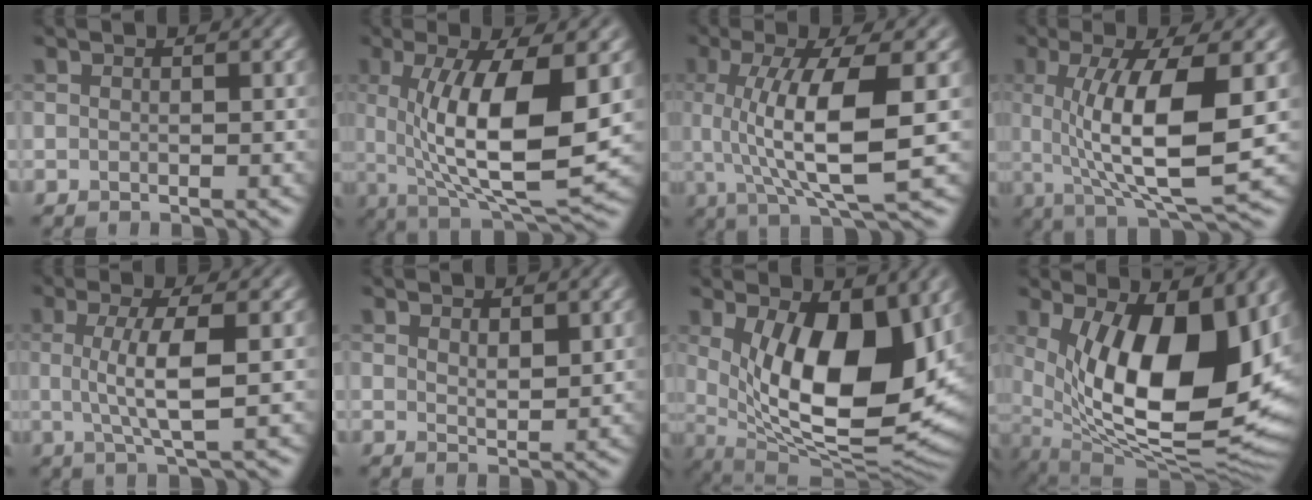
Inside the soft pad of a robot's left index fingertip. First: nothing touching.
{"total": 10.3, "force": [0.5, 3.1, 9.8], "torque": [-0.163, -0.017, 0.019]}
{"total": 8.6, "force": [0.2, 2.2, 8.4], "torque": [-0.140, -0.003, 0.011]}
{"total": 9.5, "force": [0.1, 2.5, 9.2], "torque": [-0.148, -0.008, 0.011]}
{"total": 4.4, "force": [0.1, 0.9, 4.3], "torque": [-0.080, 0.001, 0.003]}
{"total": 1.4, "force": [1.1, 0.5, 0.6], "torque": [-0.011, -0.005, 0.026]}
{"total": 13.0, "force": [1.9, 6.0, 11.3], "torque": [-0.165, -0.028, 0.037]}
{"total": 14.8, "force": [2.4, 6.8, 12.9], "torque": [-0.181, -0.029, 0.050]}